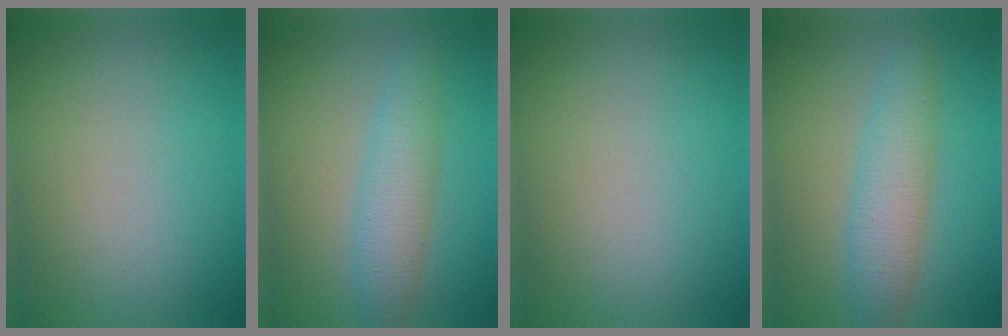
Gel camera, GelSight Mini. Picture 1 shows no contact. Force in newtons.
{"total": 3.7, "press": 3.7, "slide": 0.0}
{"total": 0.0}
{"total": 4.3, "press": 4.3, "slide": 0.1}